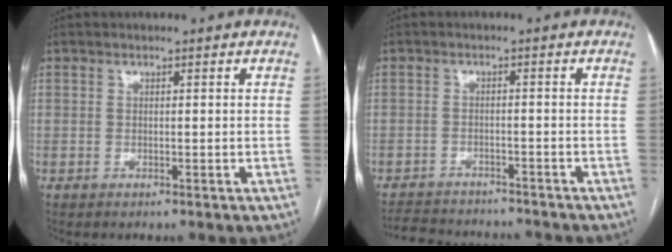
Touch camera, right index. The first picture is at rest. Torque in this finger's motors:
{"motor_torque": [-1.07, 0.21, -1.05, -0.21]}